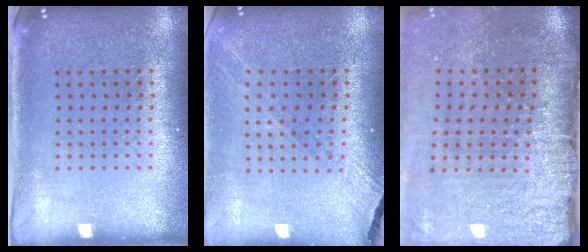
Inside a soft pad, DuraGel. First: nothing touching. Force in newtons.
{"total": 1.2, "press": 1.2, "slide": 0.2}
{"total": 4.8, "press": 3.9, "slide": 2.7}